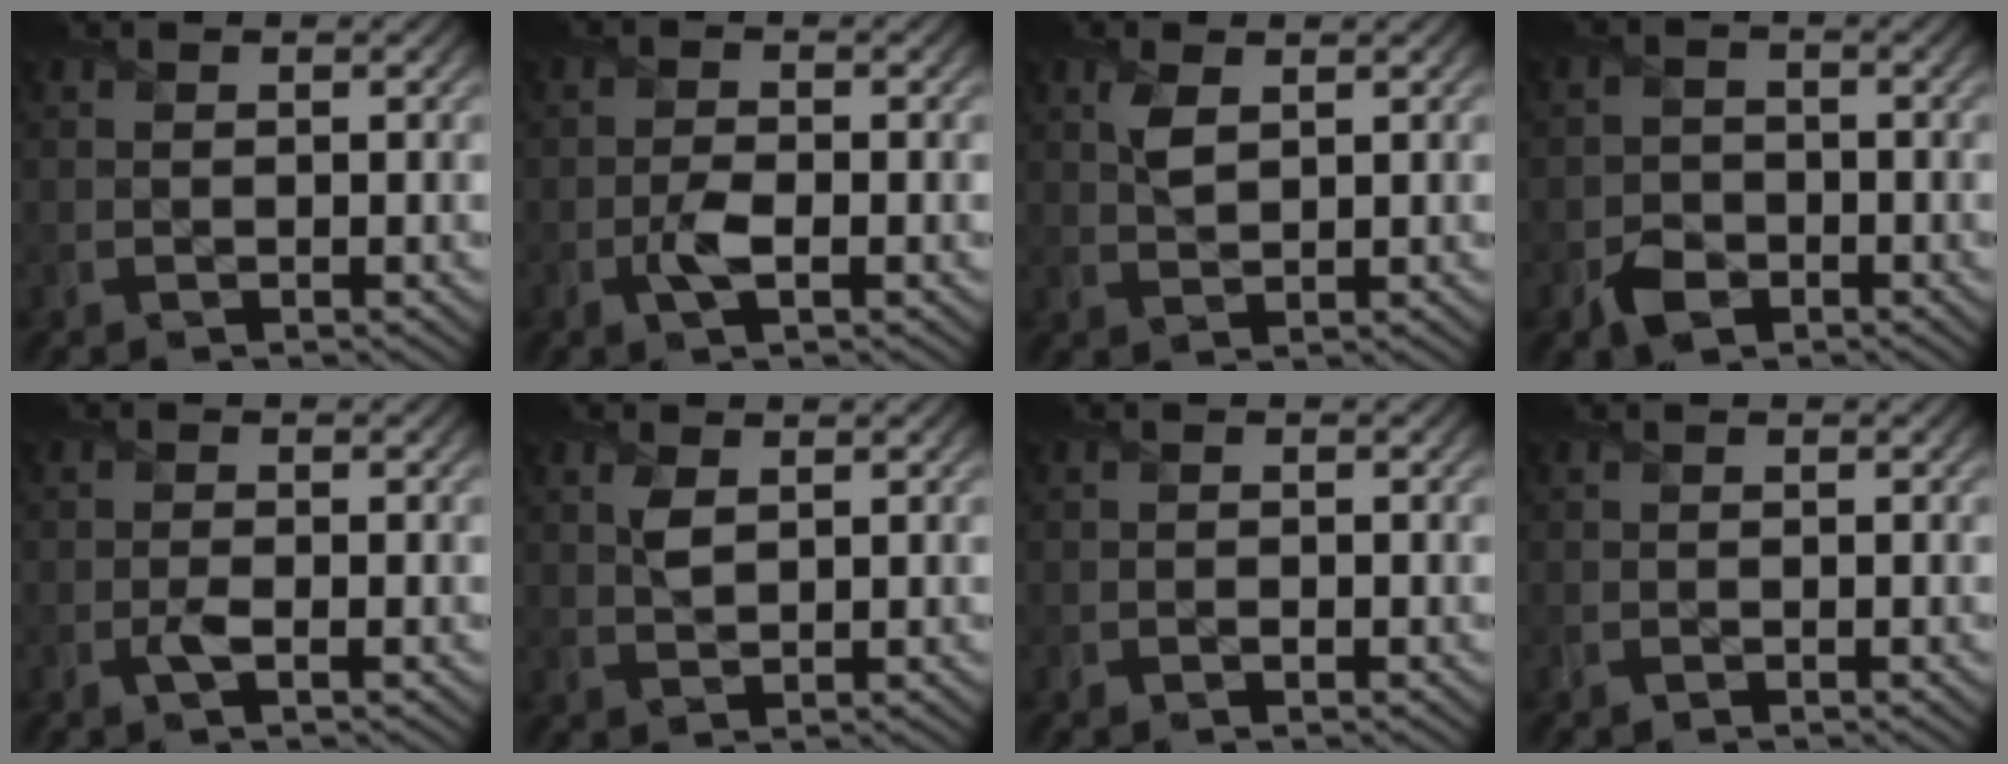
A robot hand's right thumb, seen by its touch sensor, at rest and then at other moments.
{"total": 2.1, "force": [-0.8, 1.0, 1.7], "torque": [-0.036, -0.002, -0.019]}
{"total": 2.3, "force": [1.1, 1.1, 1.6], "torque": [-0.042, 0.000, 0.025]}
{"total": 2.9, "force": [-1.7, 2.2, 0.7], "torque": [-0.009, -0.003, -0.040]}
{"total": 0.9, "force": [-0.4, 0.3, 0.7], "torque": [-0.015, 0.000, -0.011]}
{"total": 1.9, "force": [1.0, 0.9, 1.4], "torque": [-0.034, -0.001, 0.021]}
{"total": 0.0}
{"total": 0.0}